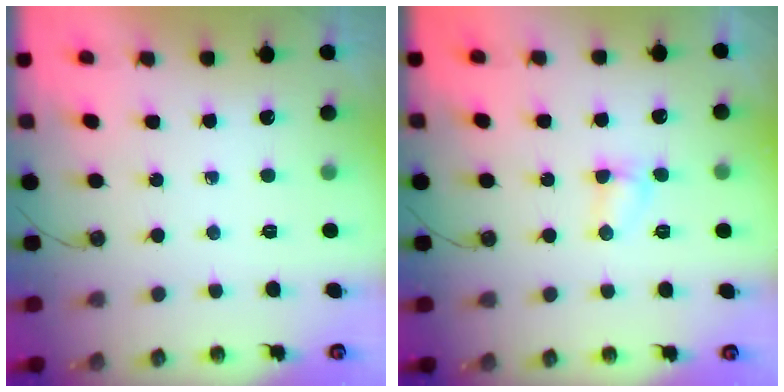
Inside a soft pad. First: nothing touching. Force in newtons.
{"total": 3.7, "press": 3.6, "slide": 1.0}